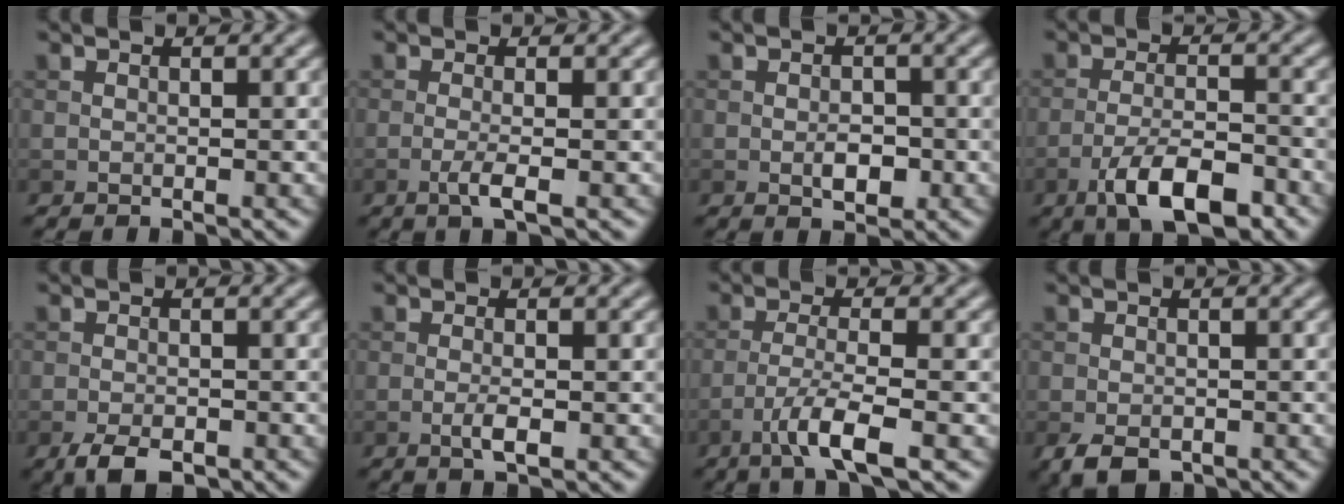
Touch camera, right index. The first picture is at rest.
{"total": 2.2, "force": [-0.8, 0.4, 2.0], "torque": [-0.037, 0.001, -0.021]}
{"total": 2.3, "force": [-0.7, 1.3, 1.8], "torque": [-0.028, 0.000, -0.011]}
{"total": 6.5, "force": [-3.9, 2.2, 4.8], "torque": [-0.085, 0.002, -0.071]}
{"total": 3.3, "force": [-2.0, 1.4, 2.1], "torque": [-0.037, -0.006, -0.037]}
{"total": 1.8, "force": [-0.6, 0.4, 1.6], "torque": [-0.034, -0.003, -0.014]}
{"total": 4.5, "force": [-2.4, 0.6, 3.8], "torque": [-0.072, 0.003, -0.052]}
{"total": 2.9, "force": [-1.6, 1.7, 1.8], "torque": [-0.032, -0.008, -0.027]}